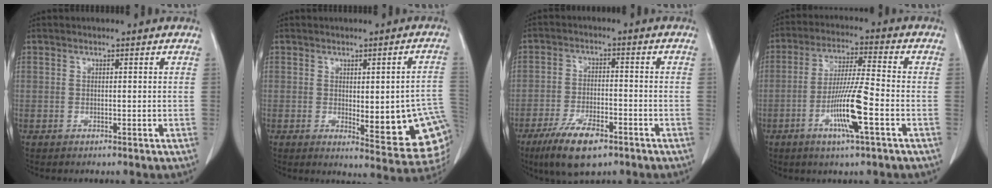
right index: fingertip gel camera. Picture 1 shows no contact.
{"total": 14.6, "force": [-2.4, 3.5, 14.0], "torque": [-0.112, 0.003, -0.013]}
{"total": 8.9, "force": [-5.6, 2.9, 6.2], "torque": [-0.118, -0.010, -0.095]}
{"total": 10.1, "force": [-3.6, 0.0, 9.4], "torque": [-0.180, -0.011, -0.069]}